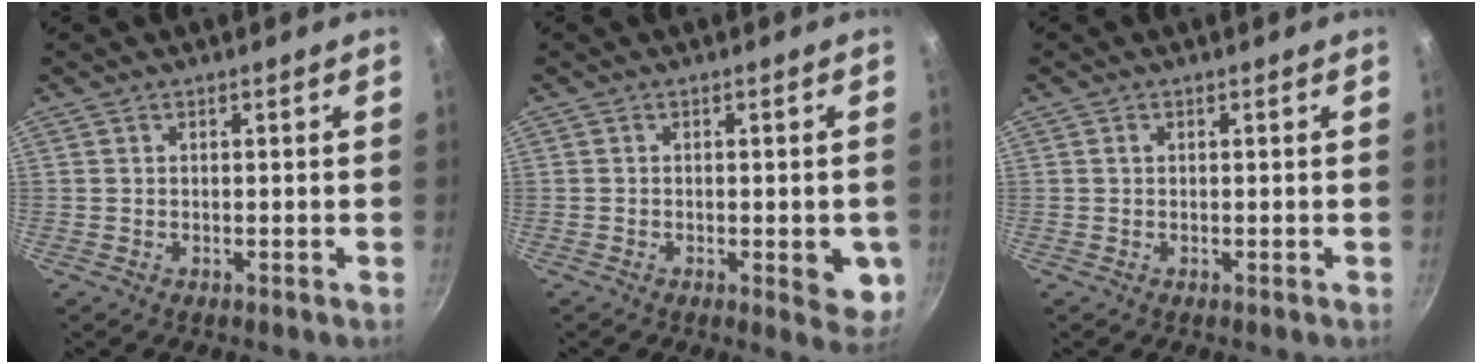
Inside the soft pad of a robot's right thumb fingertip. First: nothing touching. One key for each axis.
{"total": 6.4, "fx": -1.4, "fy": 2.7, "fz": 5.7, "tx": -0.052, "ty": -0.005, "tz": -0.016}
{"total": 0.7, "fx": 0.1, "fy": 0.5, "fz": 0.4, "tx": -0.008, "ty": 0.004, "tz": 0.002}